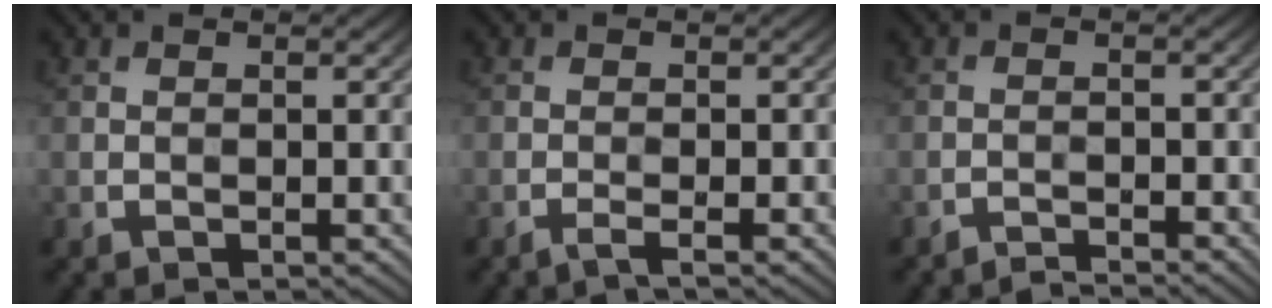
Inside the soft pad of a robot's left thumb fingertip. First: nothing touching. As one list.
[{"total": 1.8, "force": [-1.1, 0.1, 1.4], "torque": [-0.020, 0.006, -0.026]}, {"total": 2.2, "force": [-2.1, 0.1, 0.6], "torque": [-0.002, 0.003, -0.042]}]